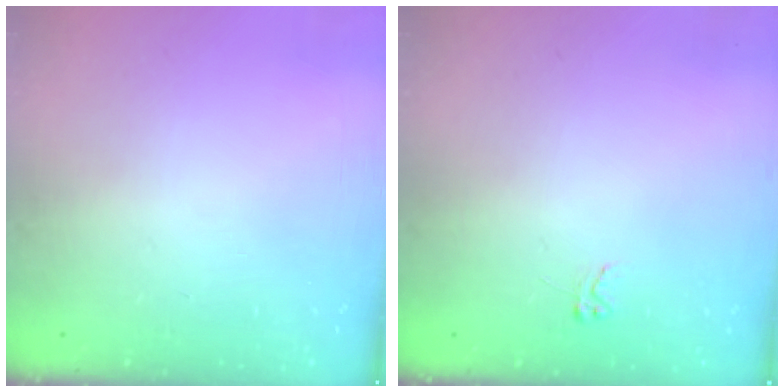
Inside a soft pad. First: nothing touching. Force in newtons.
{"total": 2.6, "press": 2.6, "slide": 0.4}